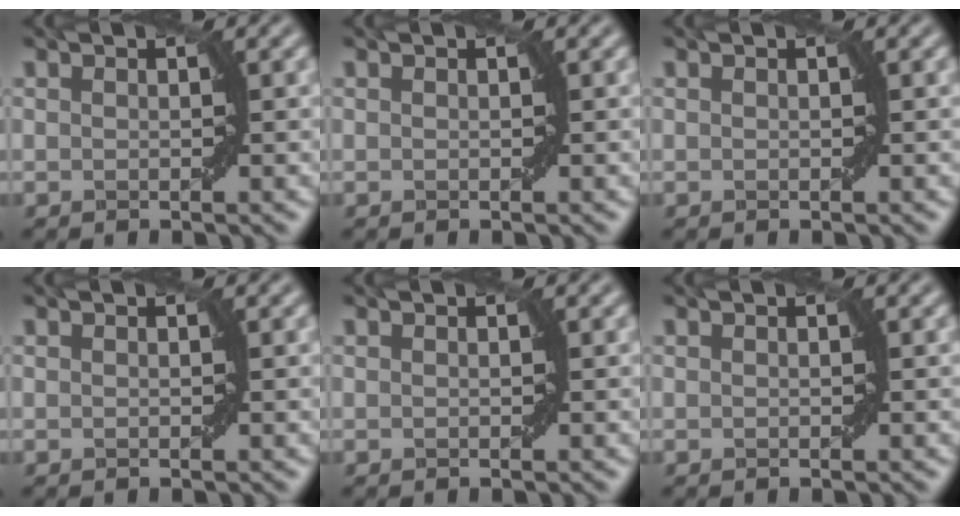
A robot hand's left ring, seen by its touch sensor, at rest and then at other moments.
{"total": 0.0}
{"total": 0.0}
{"total": 0.0}
{"total": 0.0}
{"total": 0.0}